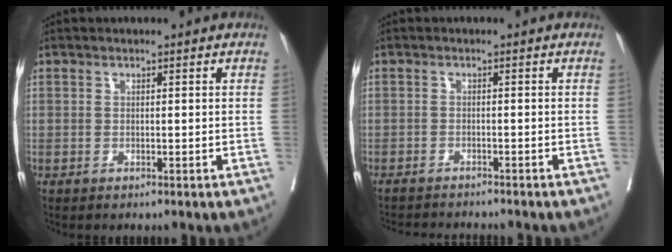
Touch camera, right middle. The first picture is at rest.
{"total": 6.6, "force": [-6.3, 0.4, 1.7], "torque": [-0.020, -0.011, -0.092]}